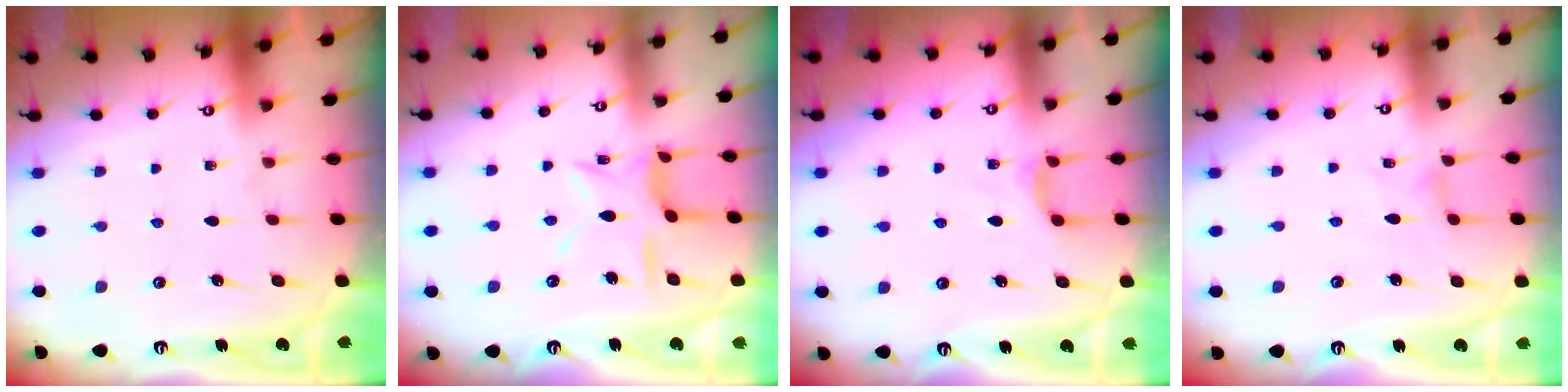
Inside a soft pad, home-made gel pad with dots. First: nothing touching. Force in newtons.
{"total": 11.0, "press": 11.0, "slide": 0.9}
{"total": 3.1, "press": 3.1, "slide": 0.5}
{"total": 0.0}